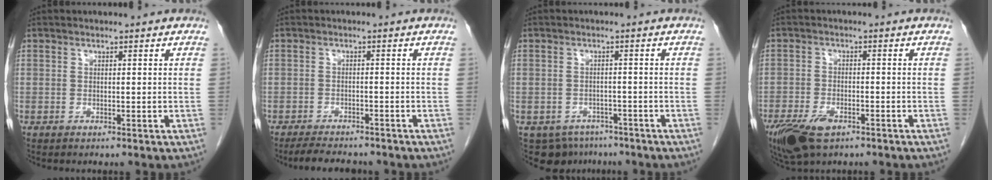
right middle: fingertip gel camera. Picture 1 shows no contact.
{"total": 6.5, "force": [-5.9, 1.4, 2.5], "torque": [-0.041, -0.012, -0.089]}
{"total": 6.5, "force": [-4.8, 4.2, 0.9], "torque": [-0.012, 0.001, -0.063]}
{"total": 8.3, "force": [-5.2, 3.6, 5.4], "torque": [-0.105, -0.013, -0.090]}